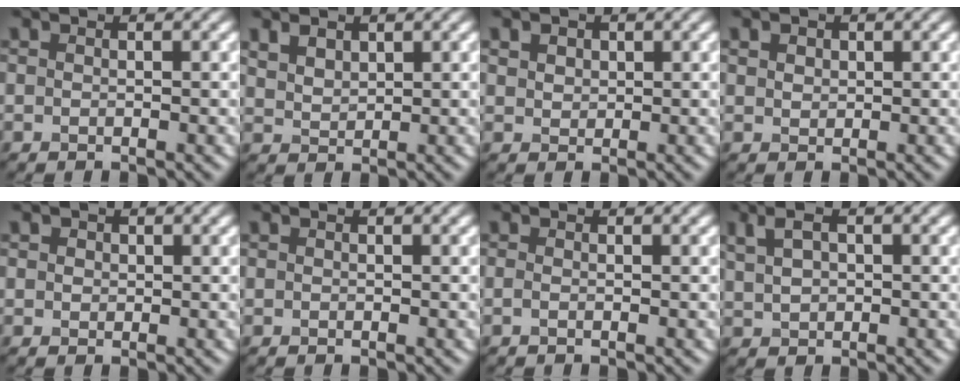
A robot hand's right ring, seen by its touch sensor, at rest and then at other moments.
{"total": 2.2, "force": [1.5, 1.3, 1.0], "torque": [-0.024, -0.002, 0.033]}
{"total": 2.4, "force": [1.4, 1.7, 1.0], "torque": [-0.027, 0.008, 0.024]}
{"total": 1.6, "force": [0.9, 1.1, 0.7], "torque": [-0.013, 0.006, 0.012]}
{"total": 1.4, "force": [0.8, 1.1, 0.6], "torque": [-0.008, 0.005, 0.003]}
{"total": 0.0}
{"total": 0.7, "force": [-0.2, 0.2, 0.6], "torque": [-0.013, -0.006, -0.006]}
{"total": 2.9, "force": [1.2, 1.6, 2.1], "torque": [-0.044, 0.003, 0.027]}